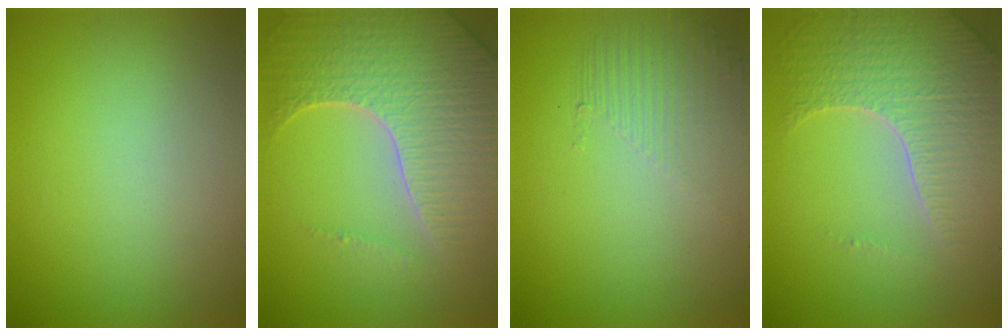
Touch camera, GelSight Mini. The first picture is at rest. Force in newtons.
{"total": 6.9, "press": 6.7, "slide": 1.5}
{"total": 1.6, "press": 0.7, "slide": 1.4}
{"total": 6.1, "press": 4.9, "slide": 3.7}